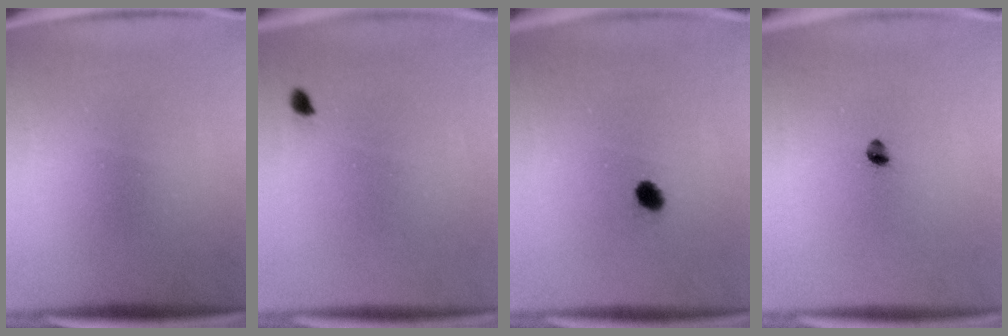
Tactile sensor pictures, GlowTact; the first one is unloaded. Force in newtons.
{"total": 0.9}
{"total": 1.7}
{"total": 1.7}